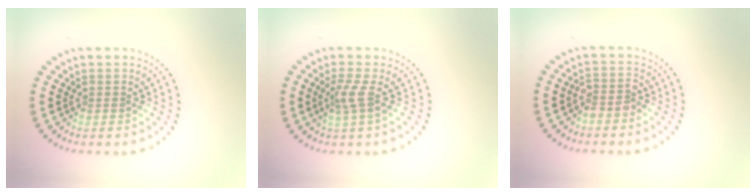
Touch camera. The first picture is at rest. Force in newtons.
{"total": 1.9, "press": 1.4, "slide": 1.3}
{"total": 1.8, "press": 1.5, "slide": 1.0}